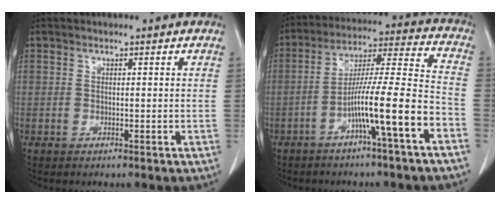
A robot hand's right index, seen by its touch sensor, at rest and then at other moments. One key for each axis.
{"total": 13.1, "fx": -6.0, "fy": -0.5, "fz": 11.6, "tx": -0.202, "ty": 0.016, "tz": -0.102}